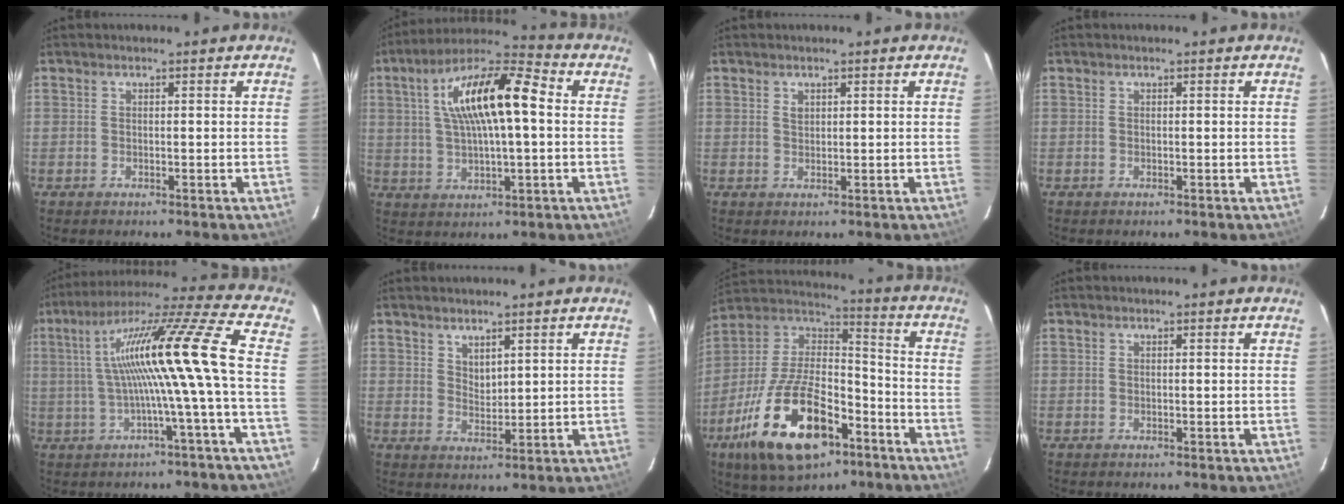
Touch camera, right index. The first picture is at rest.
{"total": 16.2, "force": [3.0, 4.9, 15.2], "torque": [-0.272, 0.027, 0.046]}
{"total": 1.0, "force": [0.6, 0.7, 0.4], "torque": [-0.006, 0.003, 0.011]}
{"total": 0.0}
{"total": 16.3, "force": [-0.6, -2.4, 16.1], "torque": [-0.271, 0.010, -0.011]}
{"total": 3.1, "force": [2.5, 1.4, 1.4], "torque": [-0.019, -0.001, 0.045]}
{"total": 24.0, "force": [-12.1, 11.3, 17.4], "torque": [-0.350, -0.016, -0.202]}
{"total": 0.0}